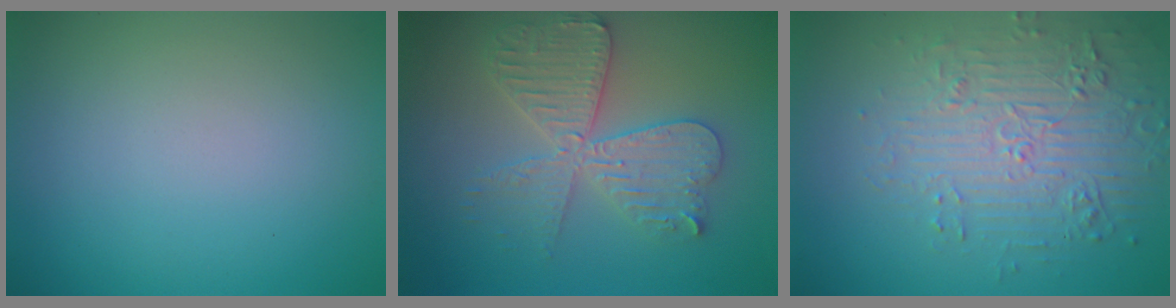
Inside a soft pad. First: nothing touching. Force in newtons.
{"total": 5.7, "press": 5.6, "slide": 0.9}
{"total": 4.9, "press": 4.2, "slide": 2.4}